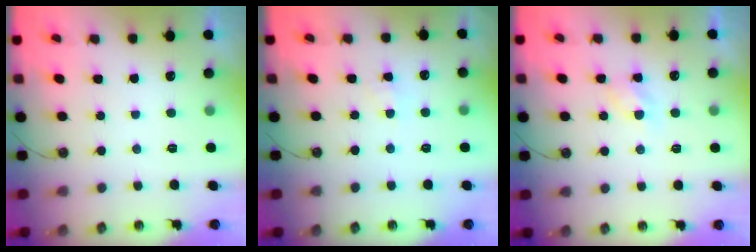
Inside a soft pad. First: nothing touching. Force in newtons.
{"total": 2.5, "press": 2.4, "slide": 0.4}
{"total": 5.0, "press": 4.9, "slide": 0.7}